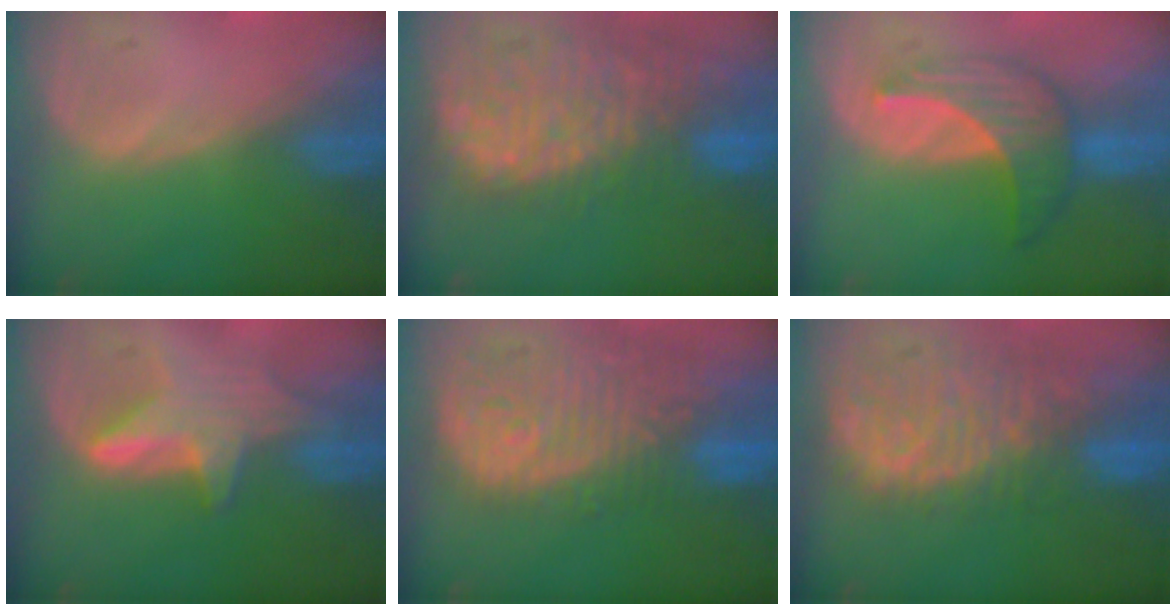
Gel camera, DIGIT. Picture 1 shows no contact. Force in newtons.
{"total": 12.5, "press": 11.0, "slide": 5.9}
{"total": 7.3, "press": 6.6, "slide": 3.1}
{"total": 5.8, "press": 5.8, "slide": 0.8}
{"total": 12.7, "press": 11.0, "slide": 6.3}
{"total": 11.3, "press": 9.7, "slide": 5.7}